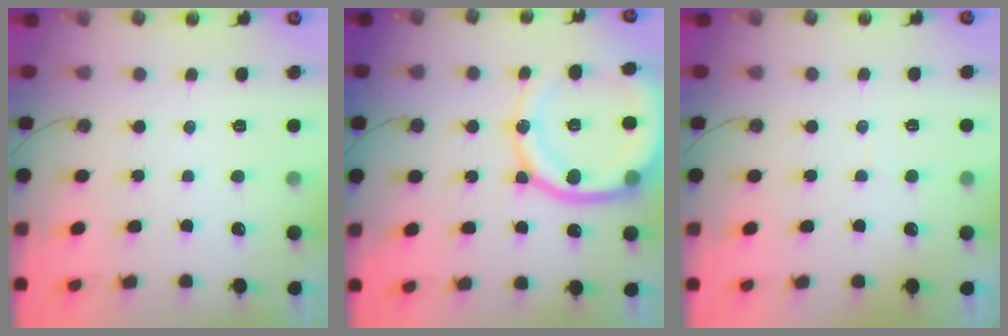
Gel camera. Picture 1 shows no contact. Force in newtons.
{"total": 18.7, "press": 18.5, "slide": 2.0}
{"total": 2.8, "press": 2.6, "slide": 1.0}